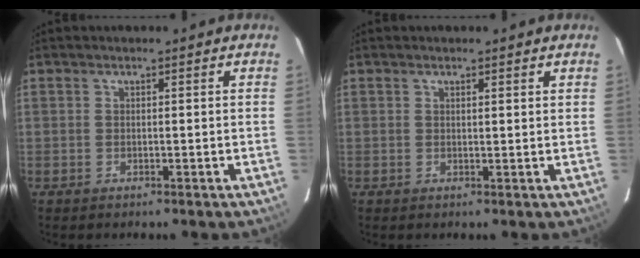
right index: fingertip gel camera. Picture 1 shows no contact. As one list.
[{"total": 0.9, "force": [0.8, 0.2, 0.5], "torque": [-0.010, 0.004, 0.012]}]